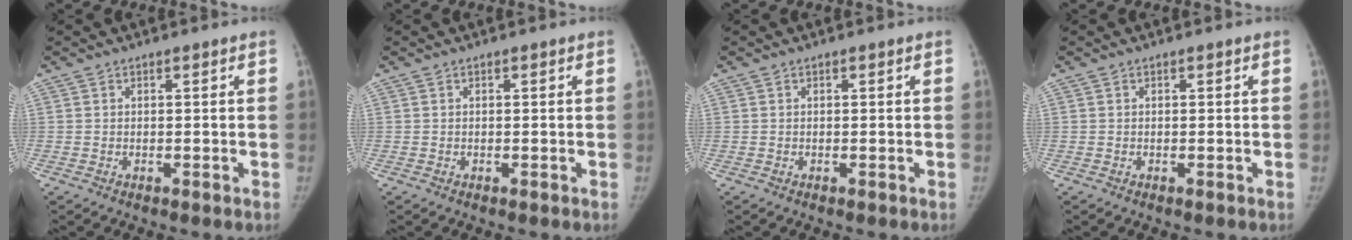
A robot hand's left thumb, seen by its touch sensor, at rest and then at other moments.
{"total": 0.0}
{"total": 0.0}
{"total": 0.0}